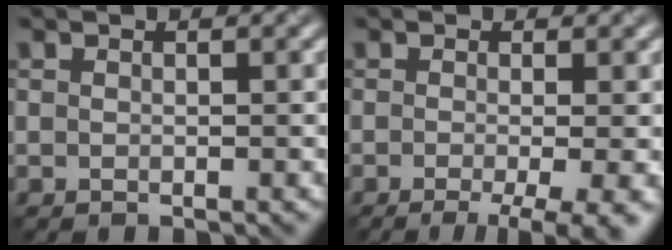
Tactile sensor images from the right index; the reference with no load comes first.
{"total": 6.5, "force": [-2.9, 2.1, 5.5], "torque": [-0.063, -0.003, -0.029]}